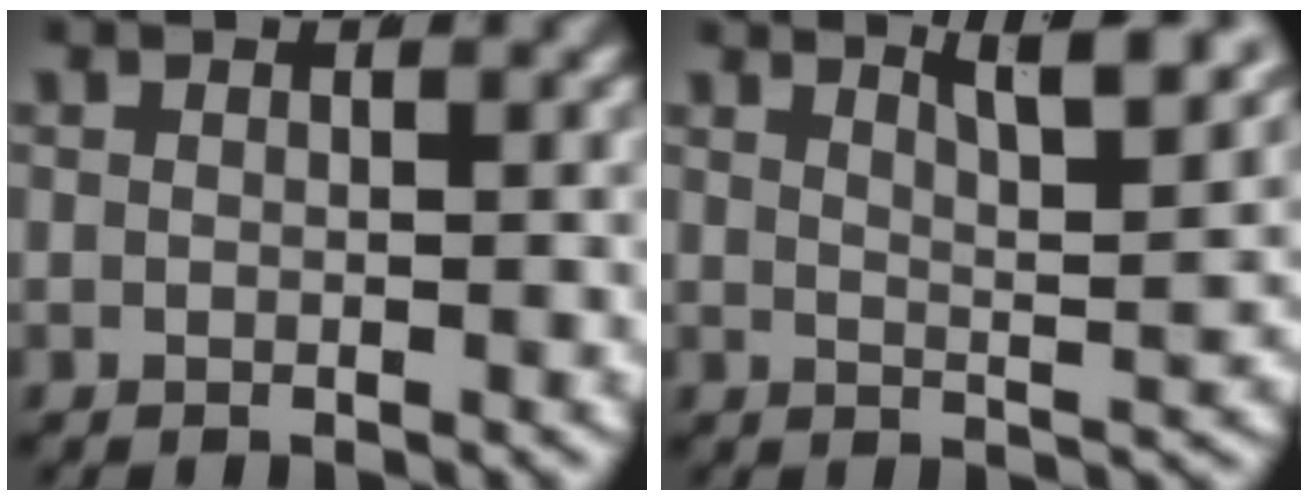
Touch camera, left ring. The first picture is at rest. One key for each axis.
{"total": 5.4, "fx": 3.8, "fy": 0.7, "fz": 3.8, "tx": -0.045, "ty": -0.008, "tz": 0.063}